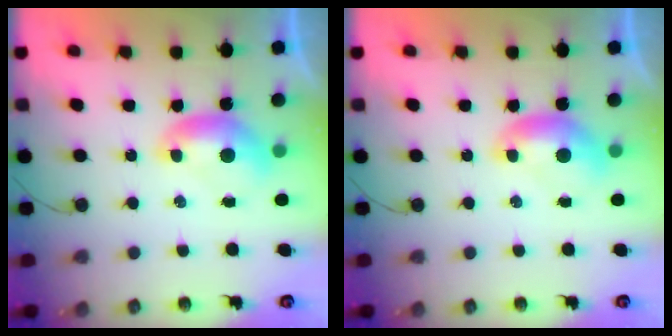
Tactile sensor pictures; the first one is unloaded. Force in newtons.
{"total": 0.0}